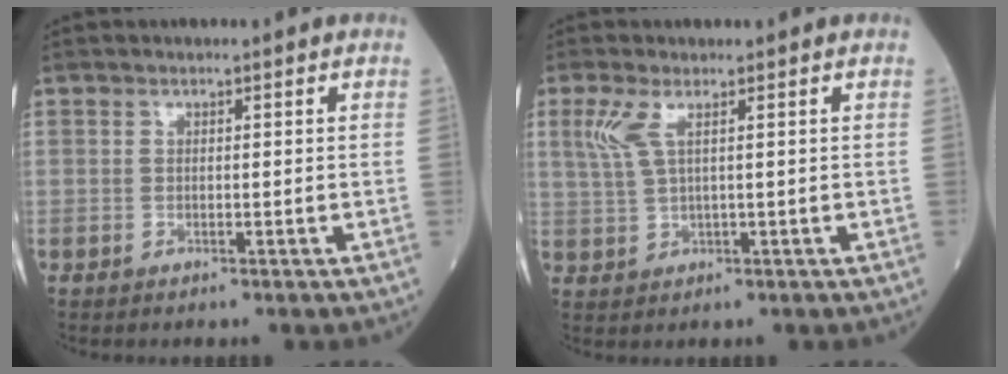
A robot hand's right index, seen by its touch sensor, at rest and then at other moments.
{"total": 3.4, "force": [1.5, 0.6, 3.0], "torque": [-0.082, 0.010, 0.037]}